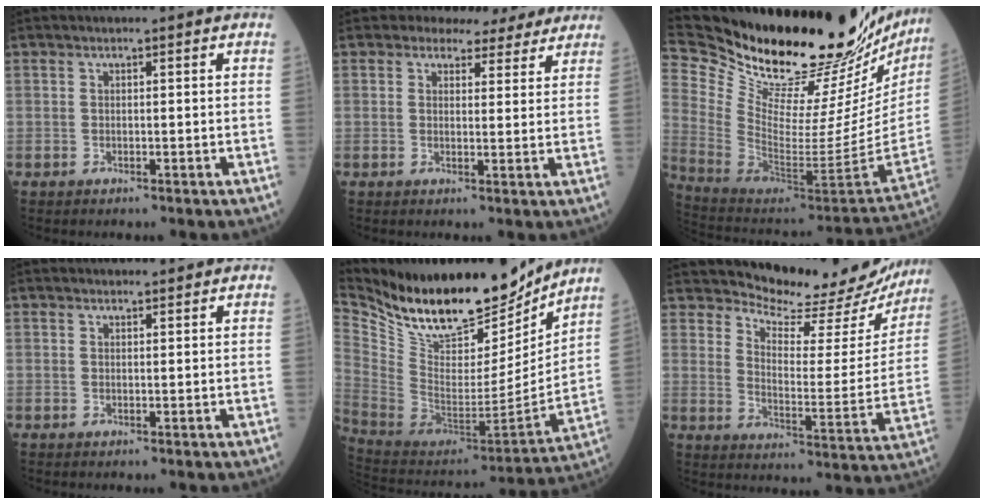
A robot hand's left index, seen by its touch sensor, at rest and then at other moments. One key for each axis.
{"total": 7.2, "fx": 6.5, "fy": 3.0, "fz": 0.7, "tx": 0.007, "ty": 0.006, "tz": 0.061}
{"total": 35.5, "fx": 31.0, "fy": 5.3, "fz": 16.5, "tx": -0.285, "ty": -0.134, "tz": 0.445}
{"total": 1.2, "fx": 1.1, "fy": 0.3, "fz": 0.2, "tx": -0.007, "ty": 0.006, "tz": 0.017}
{"total": 22.8, "fx": 18.8, "fy": 7.4, "fz": 10.4, "tx": -0.208, "ty": -0.026, "tz": 0.321}
{"total": 18.5, "fx": 17.8, "fy": 3.9, "fz": 3.3, "tx": -0.035, "ty": -0.071, "tz": 0.214}